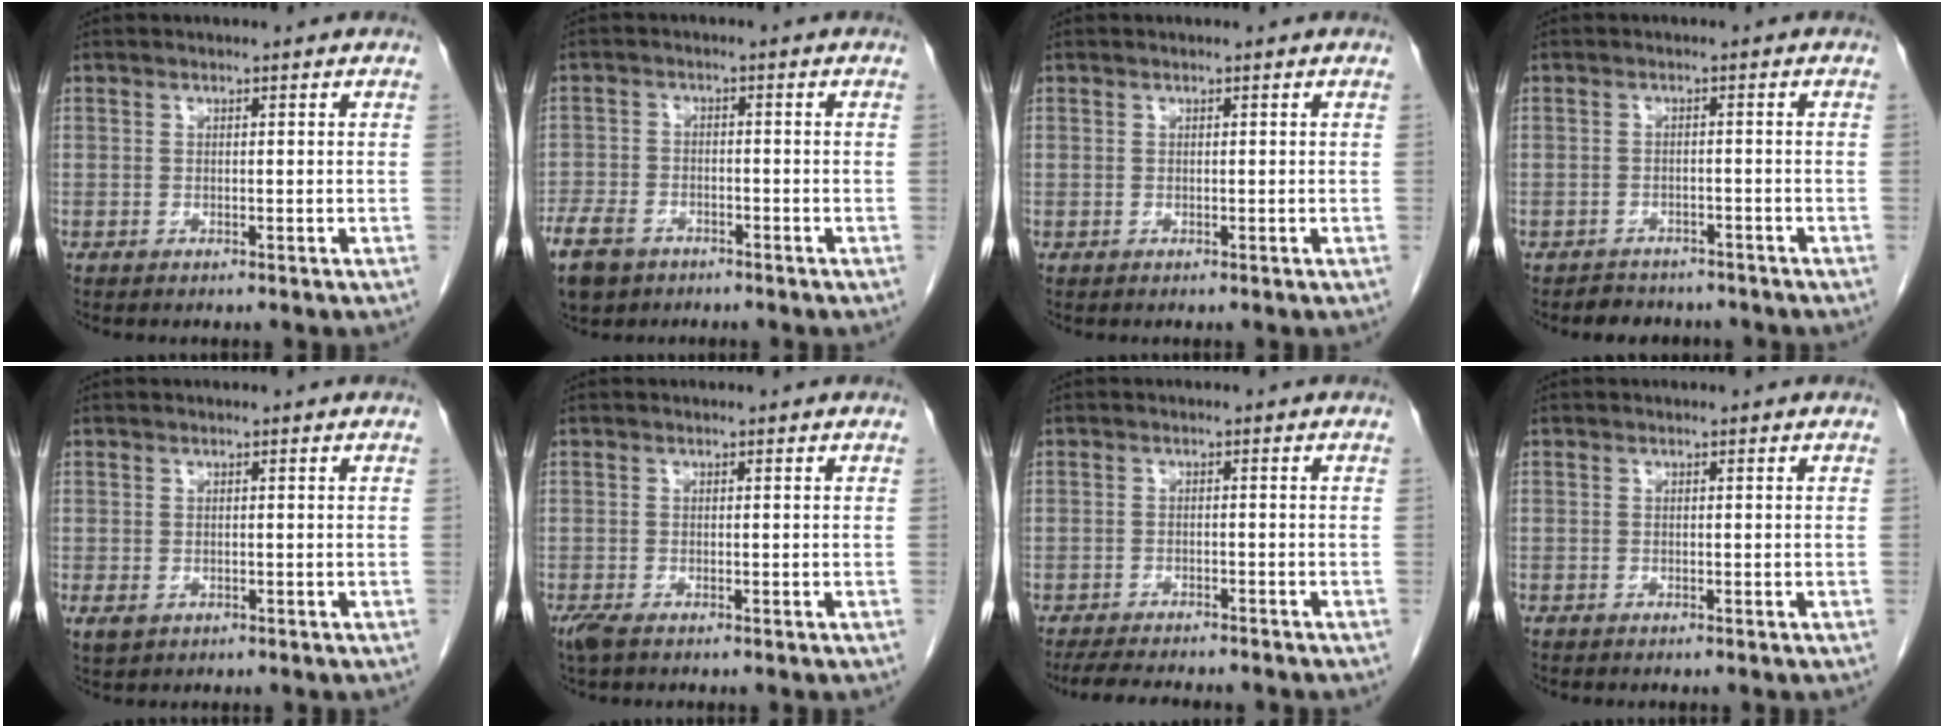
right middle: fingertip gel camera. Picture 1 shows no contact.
{"total": 7.7, "force": [-5.3, 4.5, 3.3], "torque": [-0.075, -0.004, -0.089]}
{"total": 0.0}
{"total": 5.1, "force": [-4.5, 2.2, 0.7], "torque": [-0.013, 0.003, -0.057]}
{"total": 2.2, "force": [-0.8, 1.6, 1.3], "torque": [-0.026, -0.003, -0.003]}
{"total": 2.2, "force": [-1.5, 0.7, 1.5], "torque": [-0.037, -0.009, -0.028]}
{"total": 9.9, "force": [-8.8, 1.6, 4.3], "torque": [-0.066, -0.015, -0.122]}
{"total": 0.0}